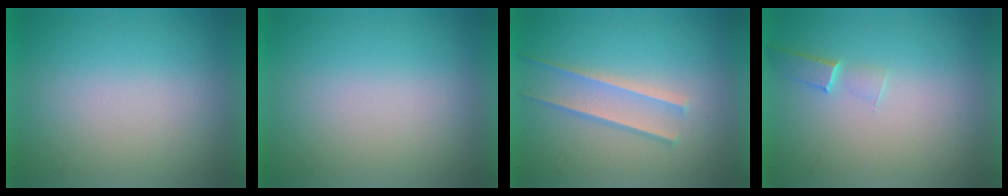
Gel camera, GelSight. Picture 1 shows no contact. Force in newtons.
{"total": 0.0}
{"total": 1.6}
{"total": 1.0}